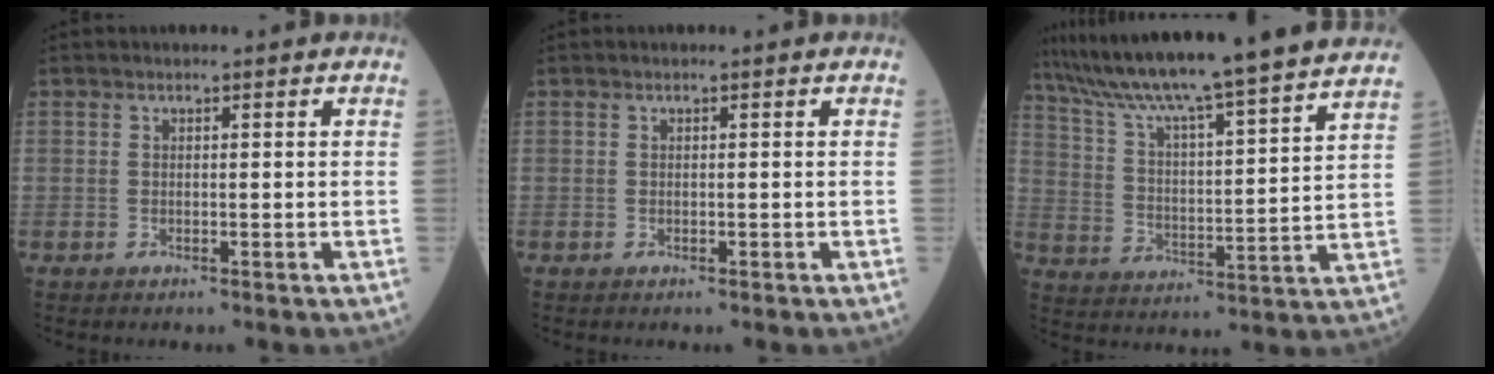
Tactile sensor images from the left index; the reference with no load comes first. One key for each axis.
{"total": 0.0}
{"total": 23.3, "fx": 20.6, "fy": -1.4, "fz": 10.8, "tx": -0.188, "ty": -0.018, "tz": 0.305}